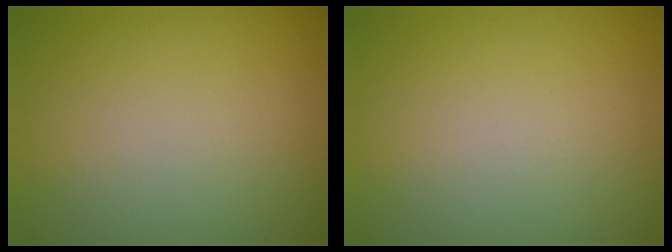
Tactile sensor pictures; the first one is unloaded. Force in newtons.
{"total": 0.0}